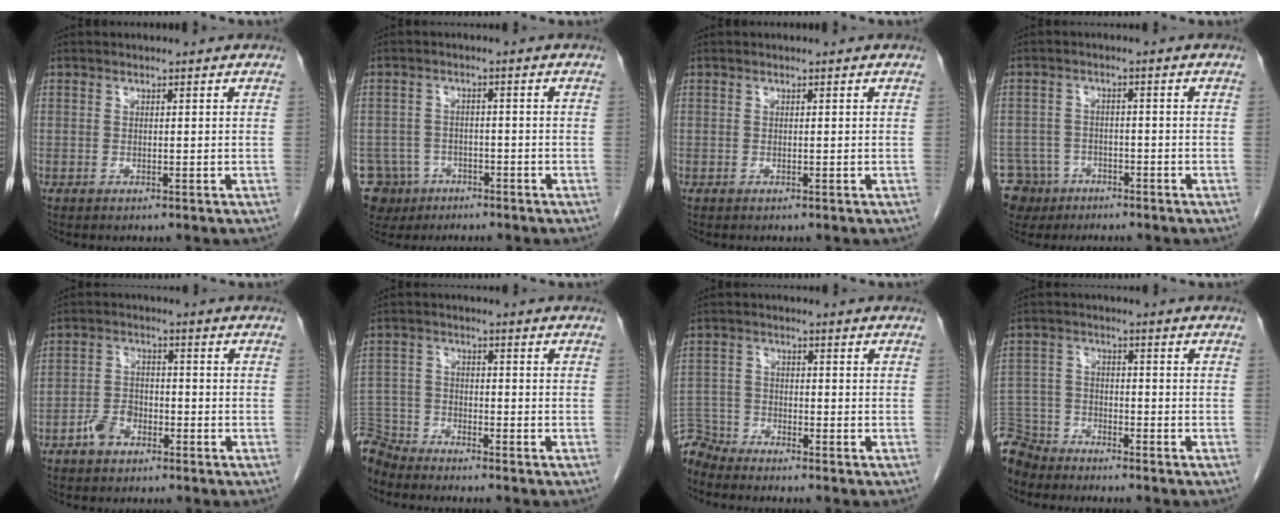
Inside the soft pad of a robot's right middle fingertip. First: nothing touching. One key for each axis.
{"total": 7.8, "fx": -4.4, "fy": 6.4, "fz": 0.8, "tx": -0.029, "ty": 0.007, "tz": -0.065}
{"total": 0.0}
{"total": 7.2, "fx": -4.6, "fy": 5.5, "fz": 0.4, "tx": -0.018, "ty": 0.004, "tz": -0.074}
{"total": 4.1, "fx": -2.5, "fy": 2.6, "fz": 2.0, "tx": -0.041, "ty": 0.008, "tz": -0.045}
{"total": 6.1, "fx": -6.0, "fy": 1.1, "fz": -0.2, "tx": 0.003, "ty": -0.005, "tz": -0.119}
{"total": 4.7, "fx": -4.6, "fy": 0.2, "fz": -0.8, "tx": 0.016, "ty": -0.006, "tz": -0.088}
{"total": 7.2, "fx": -6.7, "fy": 2.5, "fz": 0.0, "tx": -0.003, "ty": -0.004, "tz": -0.134}